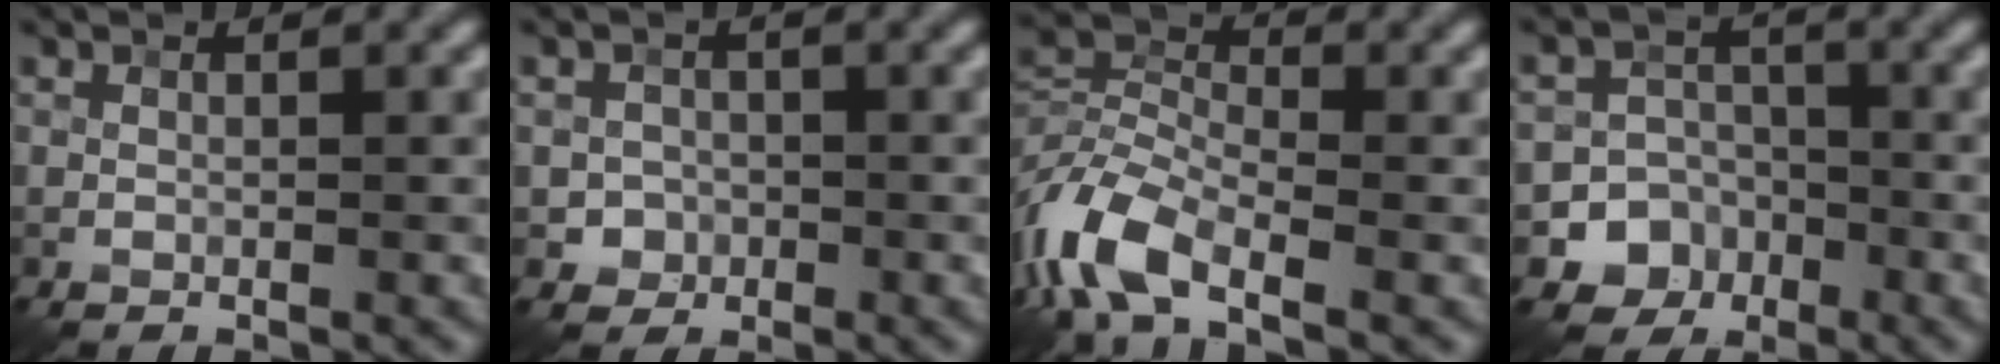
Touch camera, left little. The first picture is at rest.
{"total": 1.6, "force": [-0.5, 1.6, 0.2], "torque": [0.012, 0.000, -0.009]}
{"total": 8.3, "force": [-4.4, 4.0, 5.8], "torque": [-0.133, 0.005, -0.103]}
{"total": 6.2, "force": [-3.2, 5.3, 0.6], "torque": [0.022, -0.011, -0.069]}